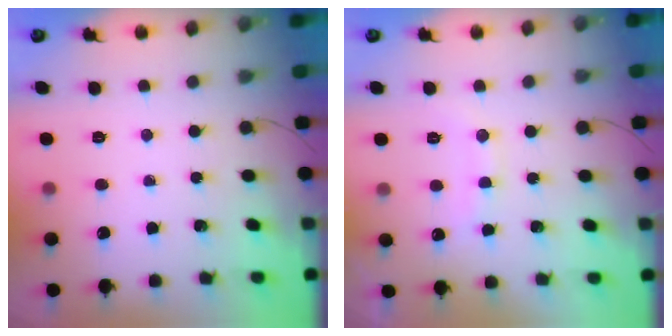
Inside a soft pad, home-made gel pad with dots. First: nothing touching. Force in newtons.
{"total": 9.8, "press": 9.7, "slide": 1.2}